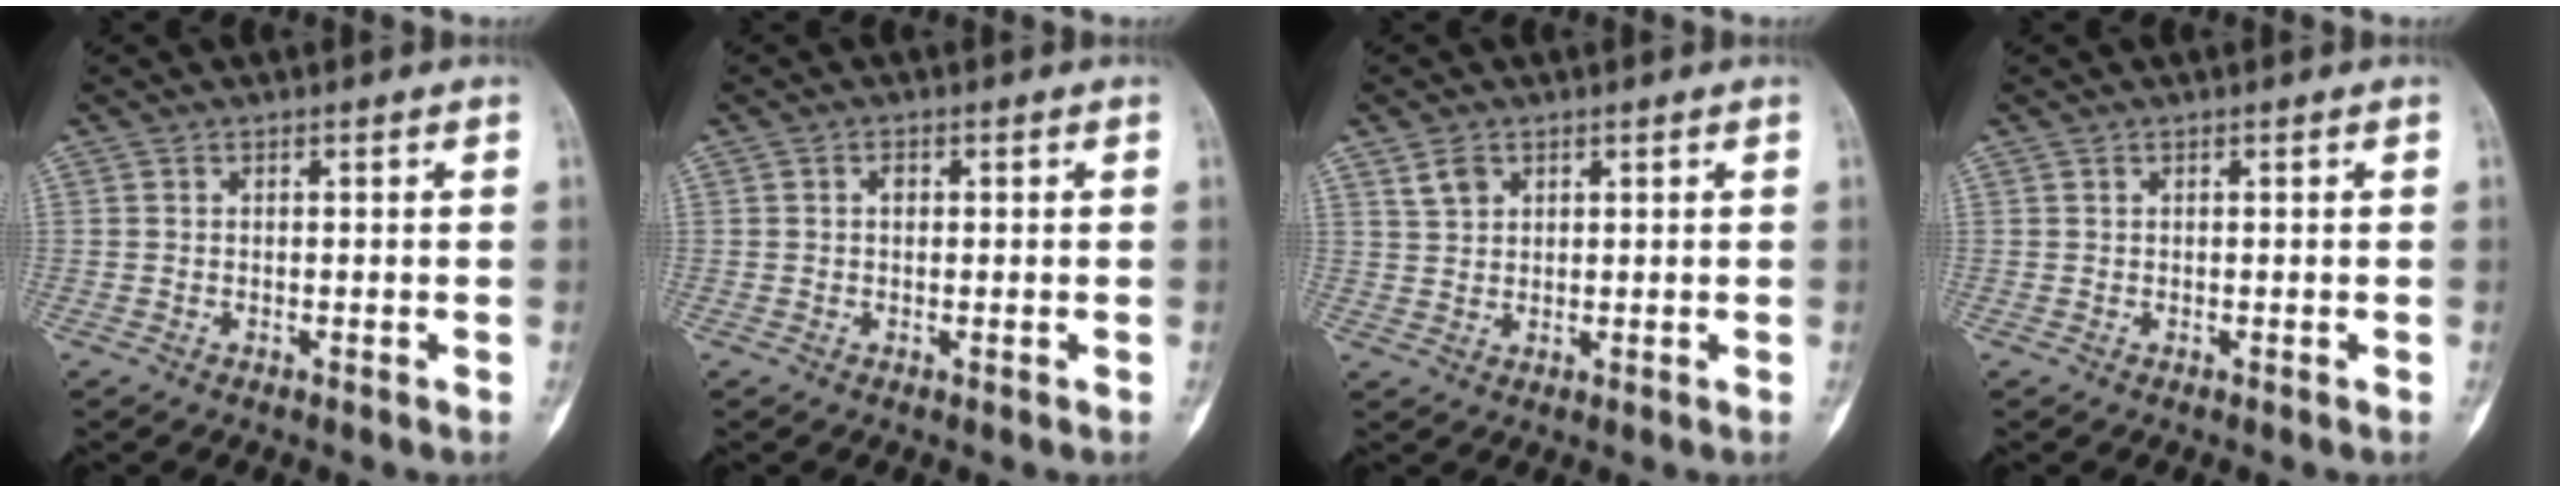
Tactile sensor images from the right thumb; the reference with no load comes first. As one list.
[{"total": 1.2, "force": [0.2, 0.9, 0.8], "torque": [-0.006, 0.003, 0.000]}, {"total": 3.2, "force": [1.9, 2.2, 1.4], "torque": [-0.019, -0.005, 0.042]}, {"total": 0.0}]